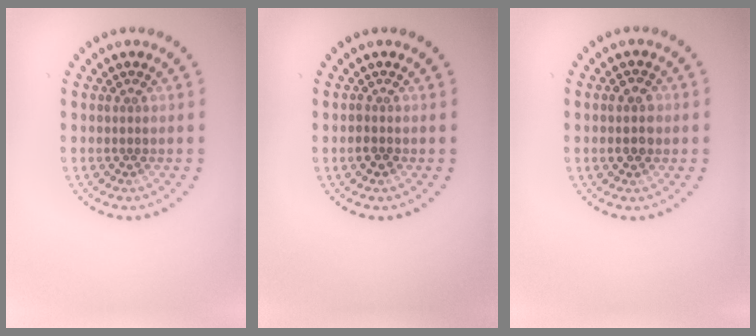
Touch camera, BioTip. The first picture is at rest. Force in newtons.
{"total": 1.1, "press": 1.0, "slide": 0.5}
{"total": 2.6, "press": 2.6, "slide": 0.2}